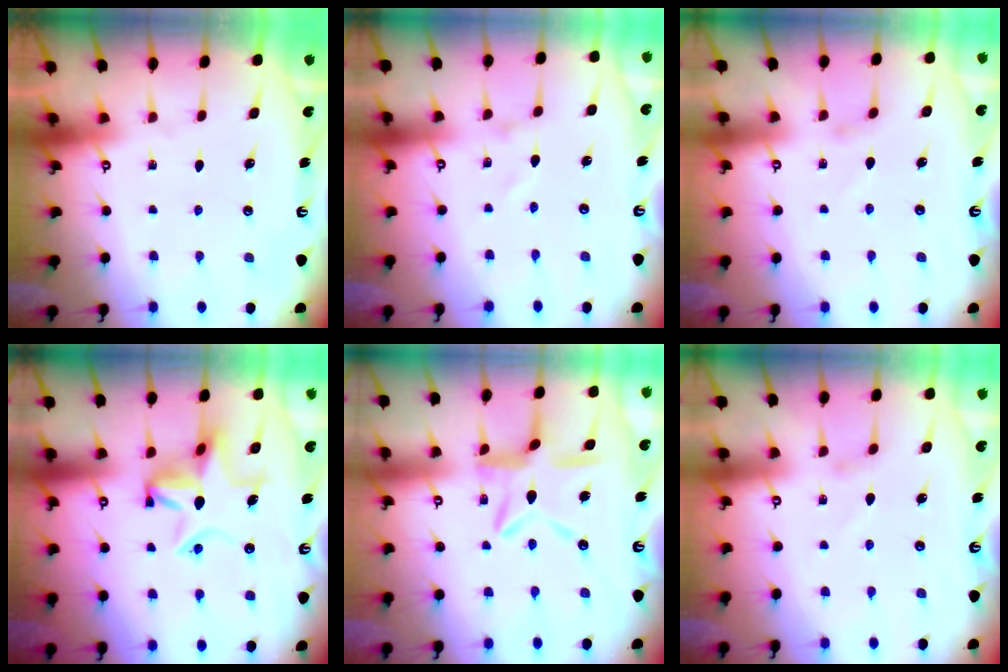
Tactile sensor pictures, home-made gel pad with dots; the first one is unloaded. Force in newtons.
{"total": 1.0, "press": 1.0, "slide": 0.0}
{"total": 0.0}
{"total": 8.6, "press": 8.5, "slide": 1.3}
{"total": 11.0, "press": 10.9, "slide": 1.0}
{"total": 0.0}